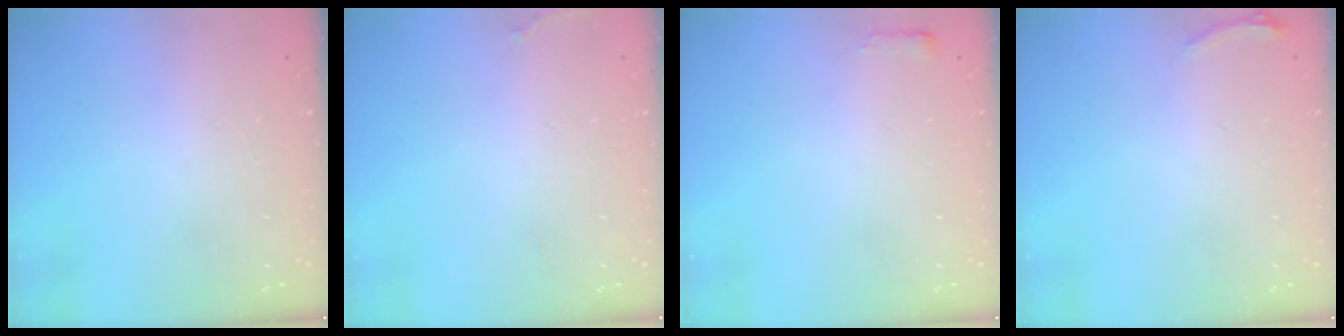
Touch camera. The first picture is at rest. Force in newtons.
{"total": 7.9, "press": 5.9, "slide": 5.3}
{"total": 2.4, "press": 2.4, "slide": 0.4}
{"total": 5.0, "press": 4.7, "slide": 1.9}